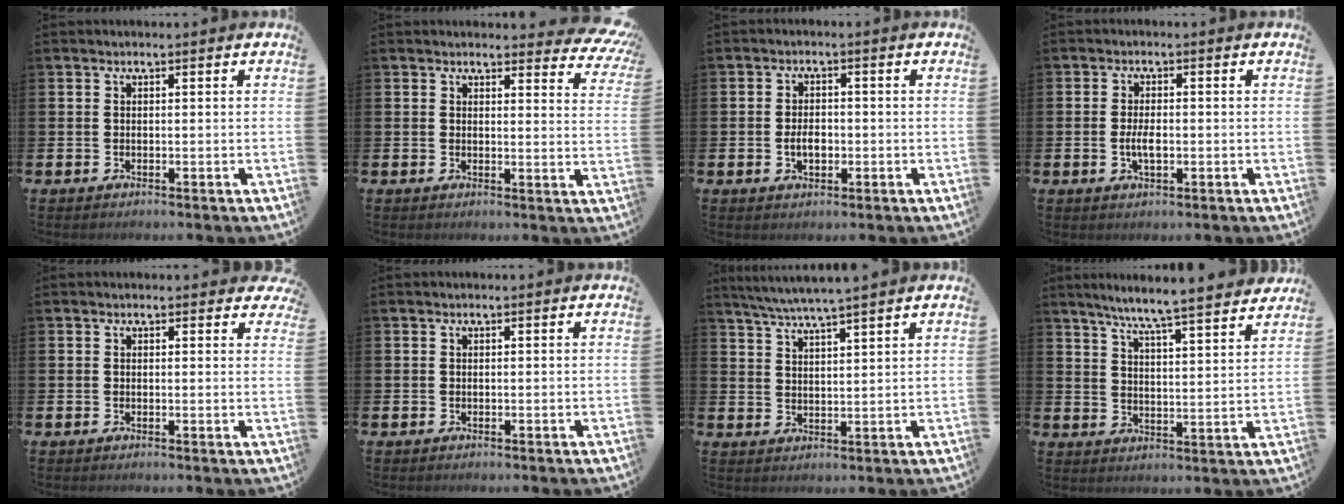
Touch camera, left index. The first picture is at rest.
{"total": 3.1, "force": [2.9, 1.0, 0.4], "torque": [0.007, -0.024, 0.044]}
{"total": 2.9, "force": [-0.5, 1.9, 2.2], "torque": [-0.025, -0.002, -0.015]}
{"total": 2.9, "force": [-0.4, 1.3, 2.6], "torque": [-0.032, -0.004, -0.011]}
{"total": 0.8, "force": [0.7, 0.4, 0.1], "torque": [0.007, 0.003, 0.010]}
{"total": 0.0}
{"total": 4.8, "force": [4.5, -0.7, 1.4], "torque": [-0.046, -0.020, 0.081]}
{"total": 7.2, "force": [6.8, -0.4, 2.4], "torque": [-0.066, -0.048, 0.115]}